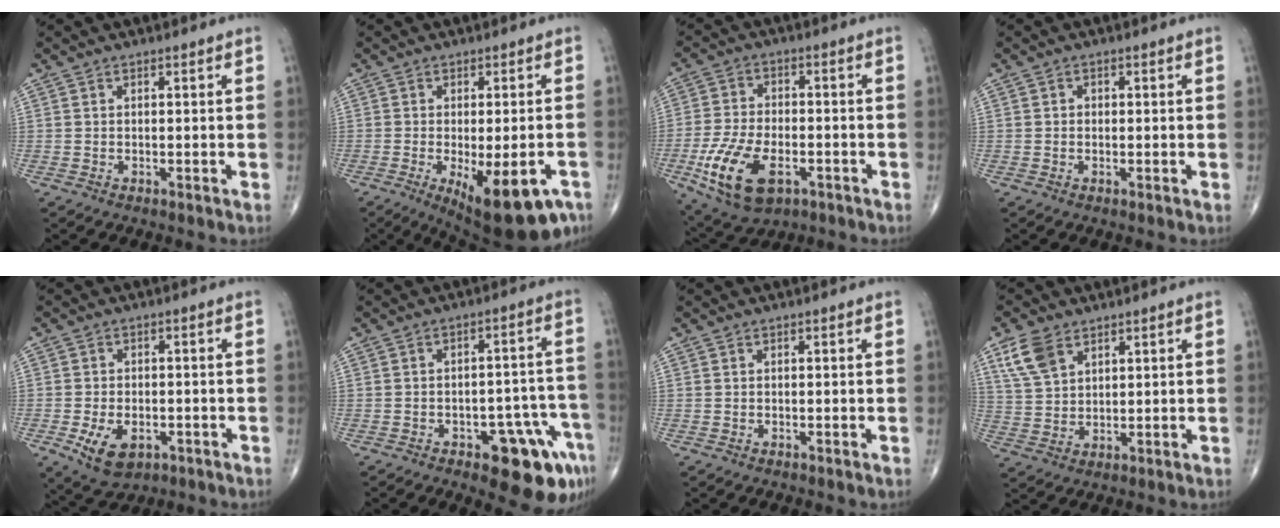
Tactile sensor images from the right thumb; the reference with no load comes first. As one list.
[{"total": 15.2, "force": [-7.3, 5.8, 12.0], "torque": [-0.131, 0.000, -0.090]}, {"total": 14.2, "force": [-5.4, 7.8, 10.6], "torque": [-0.204, 0.007, -0.090]}, {"total": 0.8, "force": [0.0, 0.7, 0.3], "torque": [0.000, 0.002, -0.002]}, {"total": 7.6, "force": [-2.8, 4.7, 5.3], "torque": [-0.084, 0.002, -0.037]}, {"total": 13.0, "force": [-6.6, 5.4, 9.8], "torque": [-0.084, 0.045, -0.075]}, {"total": 0.0}, {"total": 7.3, "force": [4.2, 4.3, 4.1], "torque": [-0.074, -0.011, 0.091]}]